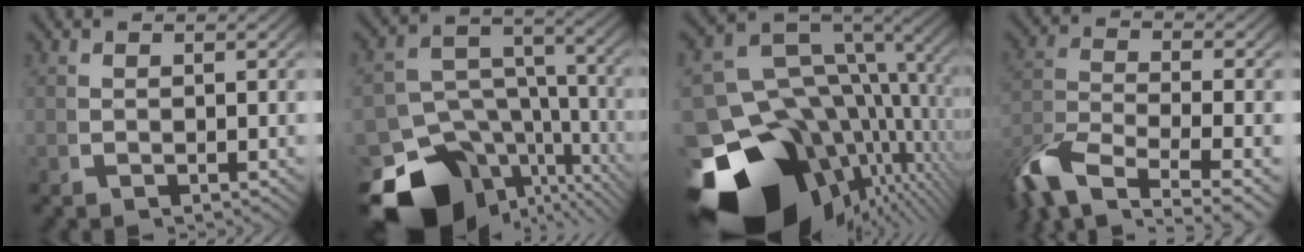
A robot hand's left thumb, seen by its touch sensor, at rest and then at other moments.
{"total": 15.4, "force": [-5.9, 10.1, 9.9], "torque": [-0.150, -0.062, -0.073]}
{"total": 26.6, "force": [-7.4, 16.7, 19.3], "torque": [-0.314, -0.086, -0.076]}
{"total": 8.4, "force": [-2.7, 5.3, 6.0], "torque": [-0.136, -0.024, -0.036]}